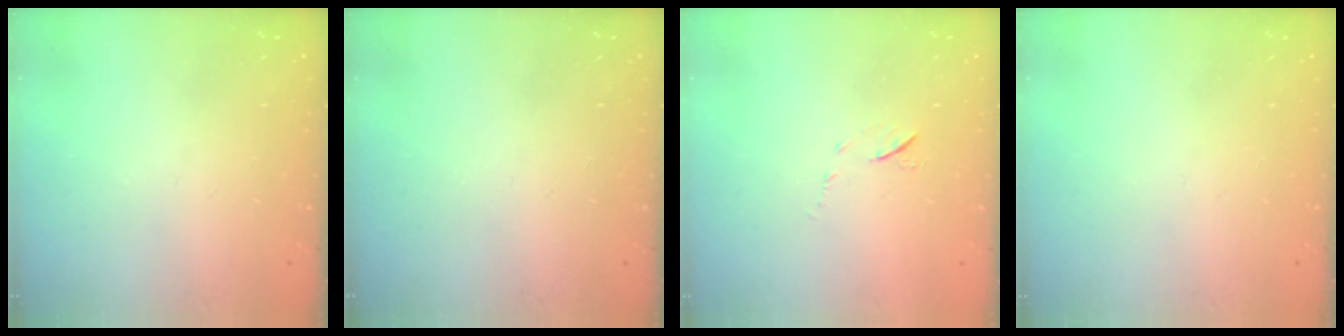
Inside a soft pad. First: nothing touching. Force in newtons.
{"total": 0.0}
{"total": 6.1, "press": 6.0, "slide": 0.9}
{"total": 0.0}